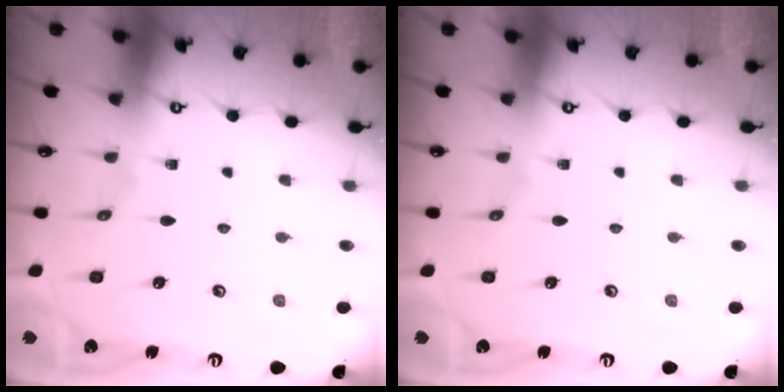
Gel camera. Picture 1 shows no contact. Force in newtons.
{"total": 0.0}